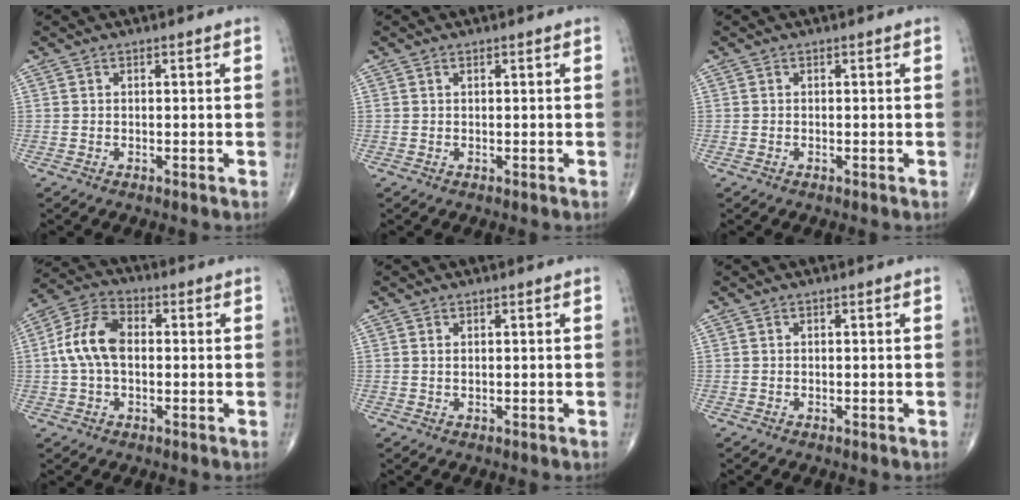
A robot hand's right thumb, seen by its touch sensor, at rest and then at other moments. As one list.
[{"total": 0.0}, {"total": 0.0}, {"total": 9.9, "force": [0.2, 6.2, 7.8], "torque": [-0.154, 0.028, -0.004]}, {"total": 0.8, "force": [0.3, 0.4, 0.6], "torque": [-0.011, -0.001, 0.008]}, {"total": 0.0}]